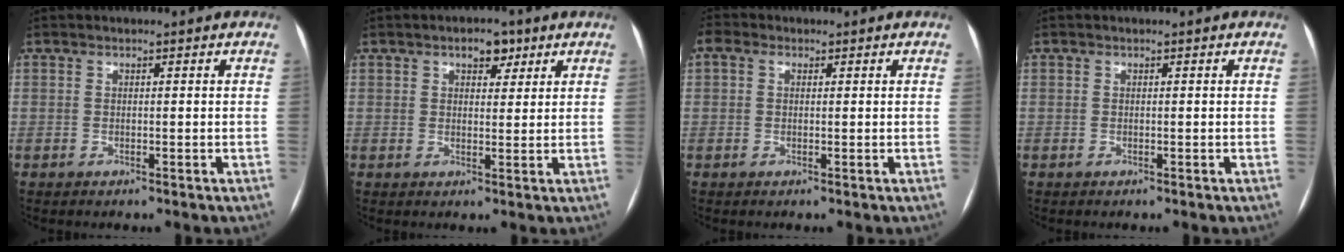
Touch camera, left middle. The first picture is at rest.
{"total": 3.7, "force": [2.2, 1.9, 2.2], "torque": [-0.030, 0.007, 0.032]}
{"total": 0.9, "force": [0.4, 0.6, 0.4], "torque": [-0.021, 0.017, 0.011]}
{"total": 0.0}